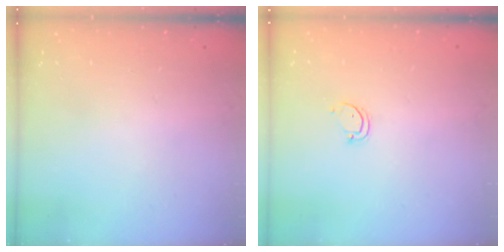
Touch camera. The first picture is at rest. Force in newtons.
{"total": 2.6, "press": 2.6, "slide": 0.3}